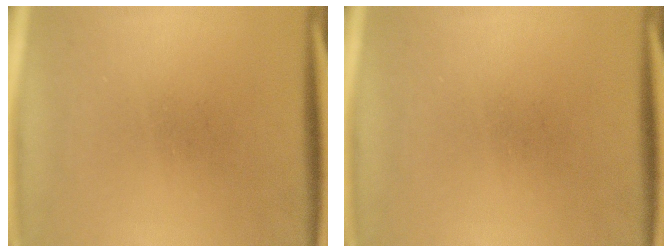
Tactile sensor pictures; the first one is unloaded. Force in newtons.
{"total": 0.0}